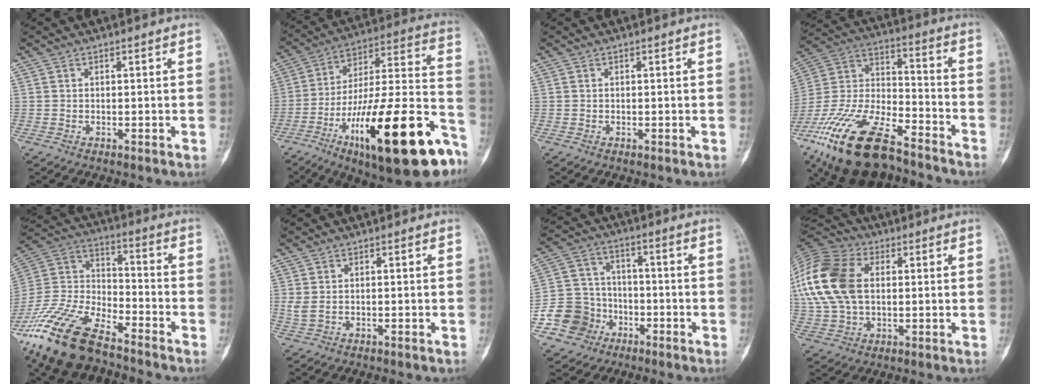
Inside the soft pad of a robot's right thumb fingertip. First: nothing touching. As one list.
[{"total": 31.6, "force": [-15.4, 9.1, 26.1], "torque": [-0.356, 0.071, -0.237]}, {"total": 0.0}, {"total": 24.9, "force": [-16.3, 9.7, 16.0], "torque": [-0.362, 0.039, -0.302]}, {"total": 20.3, "force": [-14.5, 7.6, 11.9], "torque": [-0.253, 0.041, -0.280]}, {"total": 2.0, "force": [0.0, 1.2, 1.6], "torque": [-0.043, 0.003, 0.004]}, {"total": 11.1, "force": [-5.0, 9.7, 2.3], "torque": [-0.015, 0.052, -0.087]}, {"total": 22.2, "force": [3.8, 14.9, 16.0], "torque": [-0.371, 0.020, 0.071]}]